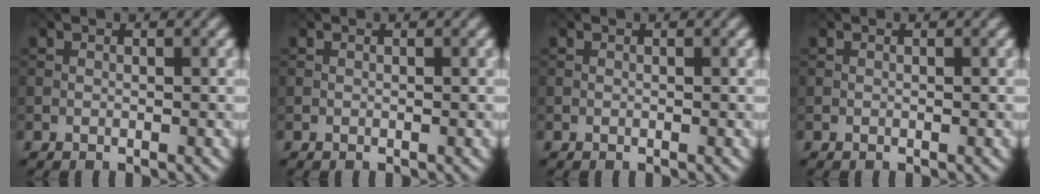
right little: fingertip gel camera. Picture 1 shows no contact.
{"total": 0.0}
{"total": 0.0}
{"total": 0.0}